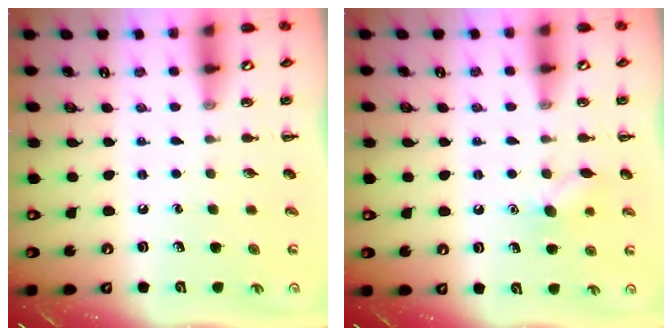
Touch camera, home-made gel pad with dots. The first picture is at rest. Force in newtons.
{"total": 7.1, "press": 6.9, "slide": 1.4}